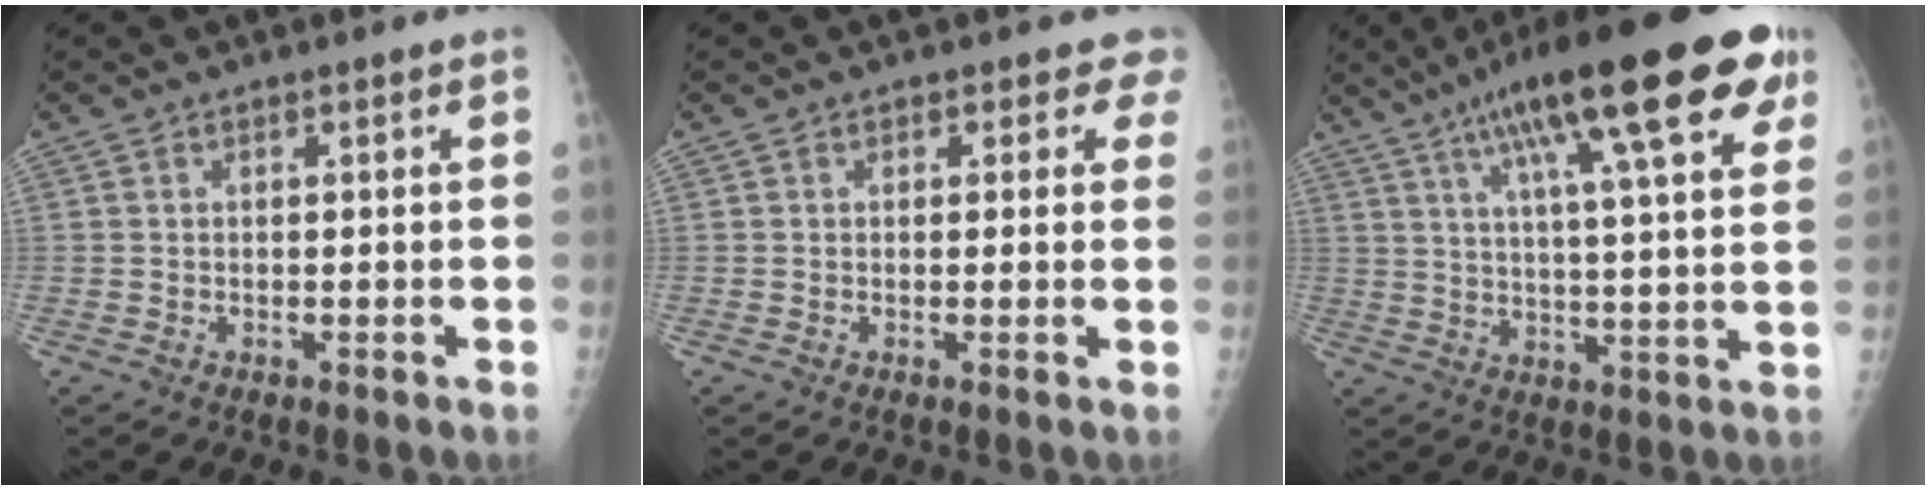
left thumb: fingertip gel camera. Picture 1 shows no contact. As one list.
[{"total": 2.9, "force": [2.2, 1.9, 0.2], "torque": [0.034, -0.010, 0.004]}, {"total": 23.9, "force": [12.5, 5.3, 19.7], "torque": [-0.291, 0.000, 0.184]}]